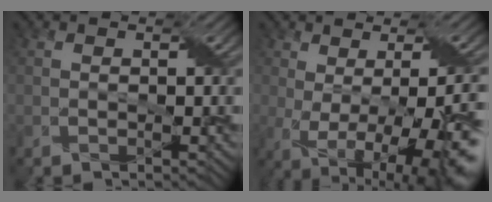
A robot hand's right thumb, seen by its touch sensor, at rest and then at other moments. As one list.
[{"total": 14.1, "force": [-2.9, 5.8, 12.5], "torque": [-0.178, -0.036, -0.008]}]